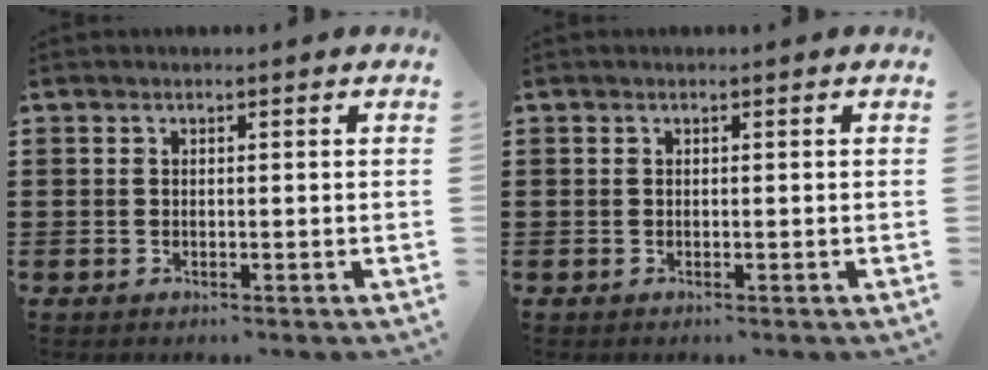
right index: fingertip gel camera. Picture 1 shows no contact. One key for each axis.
{"total": 0.0}